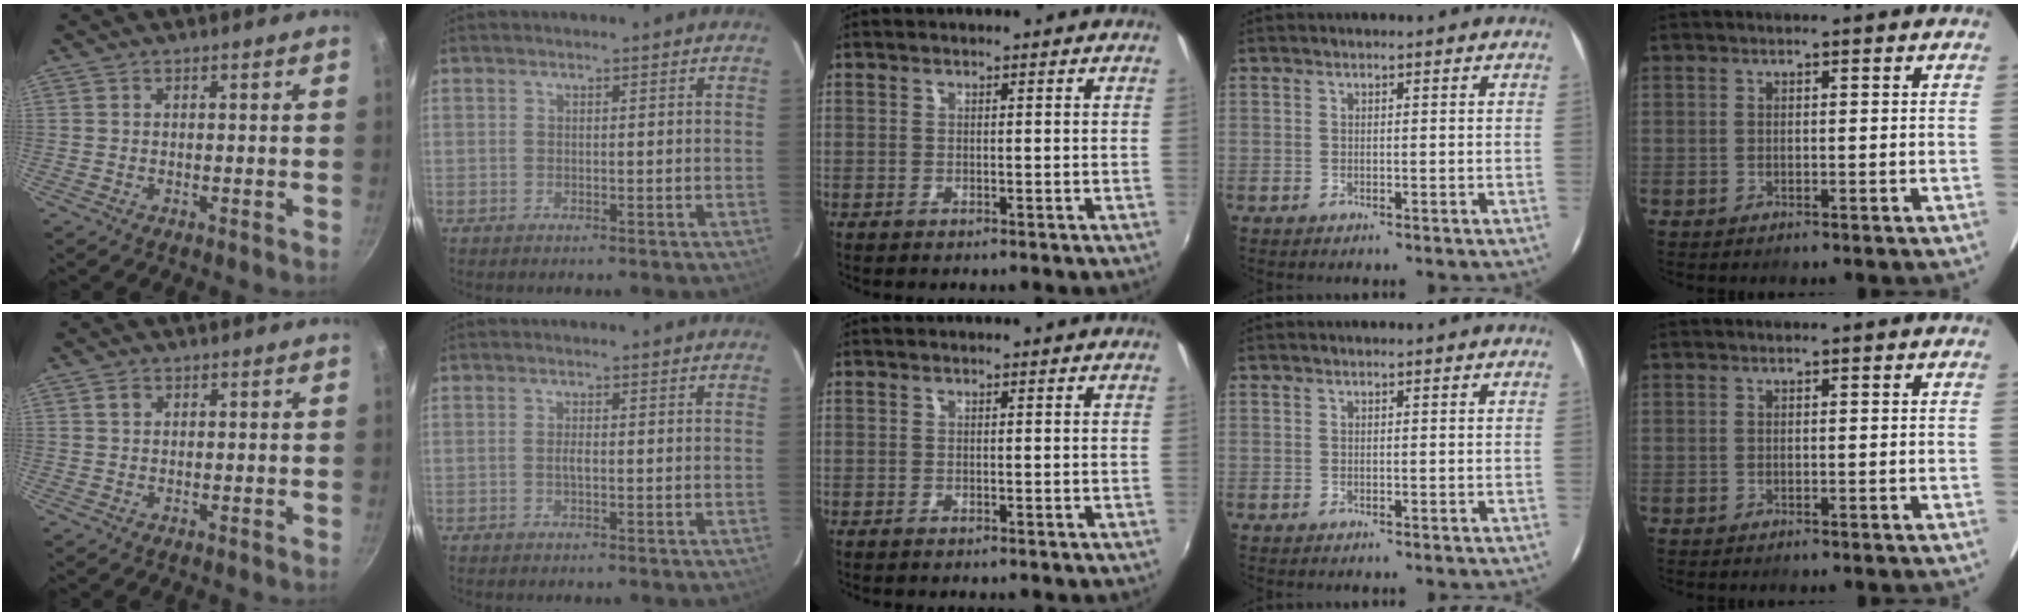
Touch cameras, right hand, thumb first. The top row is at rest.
{"thumb": {"total": 1.5, "force": [0.6, 1.1, 0.7], "torque": [-0.009, 0.003, 0.009]}, "index": {"total": 1.3, "force": [-0.2, 0.3, 1.2], "torque": [-0.025, 0.001, -0.006]}}